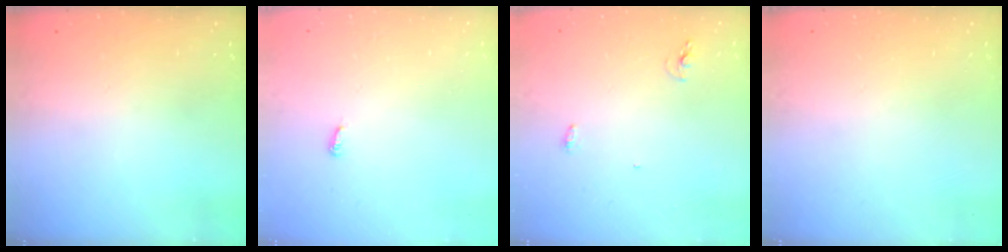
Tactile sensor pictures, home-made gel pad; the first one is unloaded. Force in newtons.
{"total": 2.9, "press": 2.9, "slide": 0.3}
{"total": 7.7, "press": 4.3, "slide": 6.3}
{"total": 0.0}